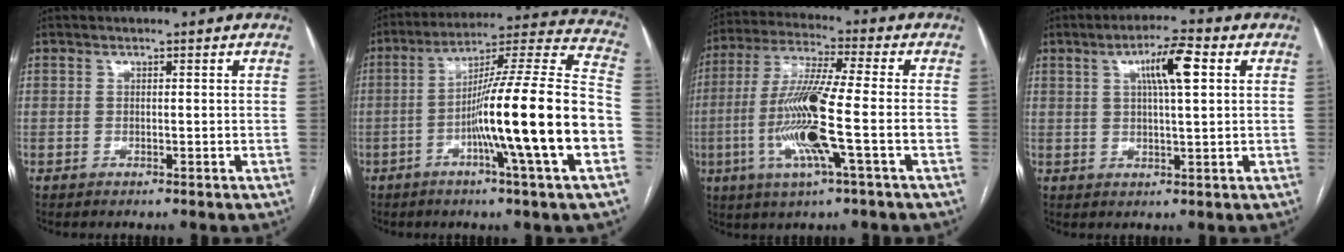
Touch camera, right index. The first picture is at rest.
{"total": 21.4, "force": [-5.9, -0.9, 20.5], "torque": [-0.302, 0.003, -0.103]}
{"total": 14.2, "force": [-3.3, 0.1, 13.8], "torque": [-0.279, -0.010, -0.068]}
{"total": 7.0, "force": [2.3, 0.8, 6.5], "torque": [-0.116, 0.010, 0.037]}